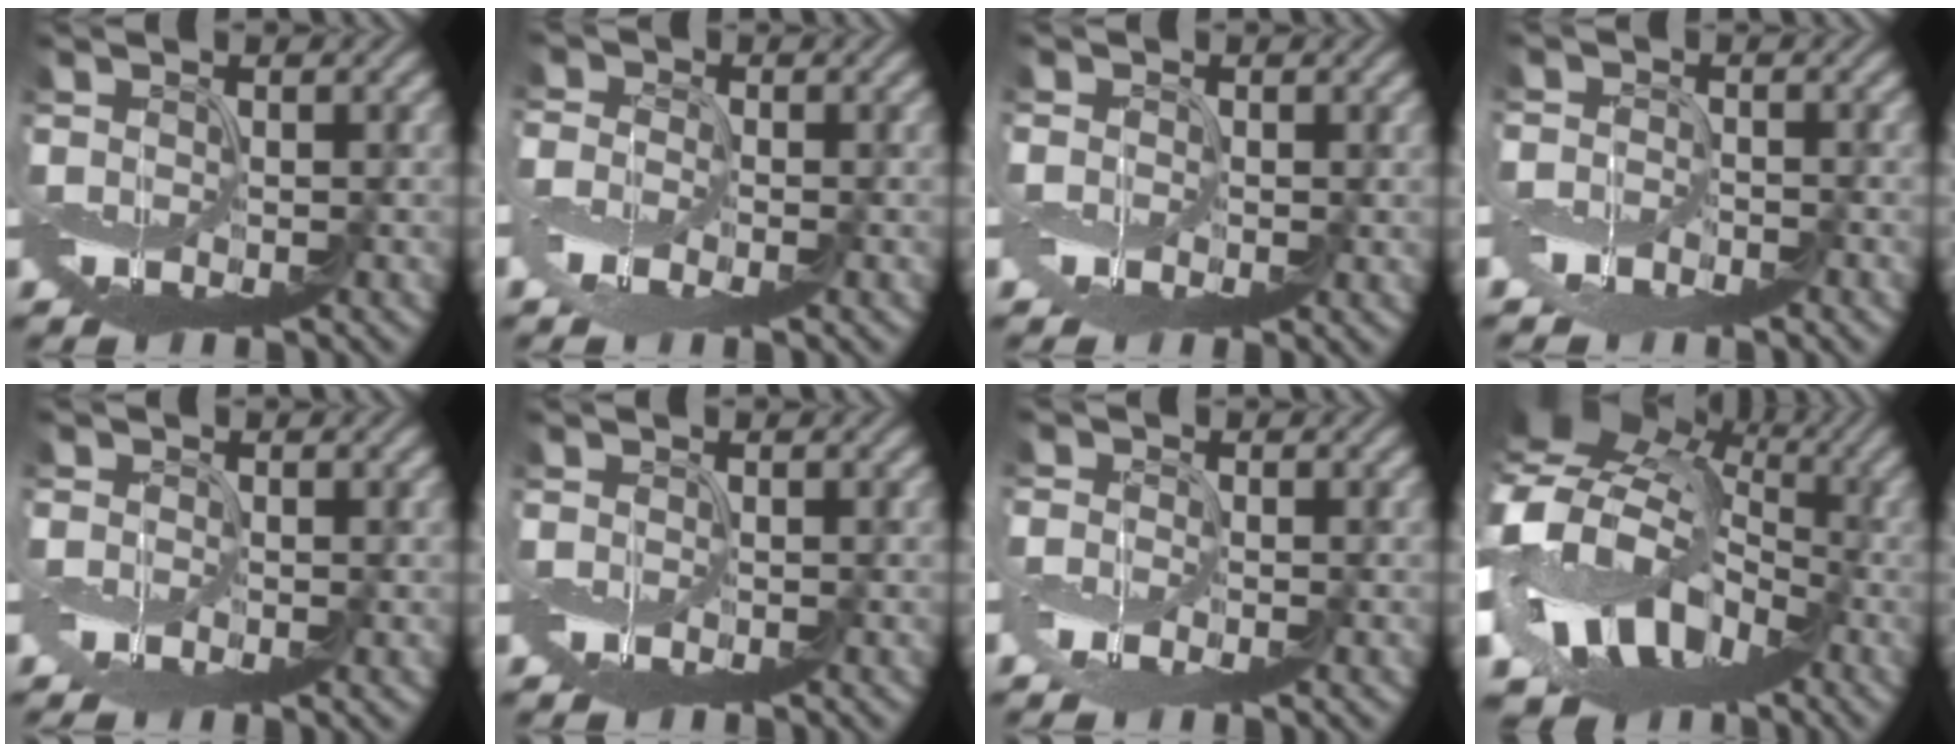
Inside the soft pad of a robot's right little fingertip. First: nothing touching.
{"total": 2.8, "force": [-1.4, 1.7, 1.8], "torque": [-0.046, -0.001, -0.036]}
{"total": 1.8, "force": [-0.3, 1.4, 1.1], "torque": [-0.024, -0.004, -0.007]}
{"total": 2.9, "force": [-2.1, 1.4, 1.4], "torque": [-0.025, -0.004, -0.052]}
{"total": 1.9, "force": [-0.7, 1.4, 1.1], "torque": [-0.026, -0.005, -0.013]}
{"total": 0.5, "force": [-0.4, 0.3, 0.2], "torque": [-0.005, -0.003, -0.008]}
{"total": 2.1, "force": [-1.3, 1.1, 1.3], "torque": [-0.030, -0.002, -0.033]}
{"total": 17.6, "force": [-2.7, 13.3, 11.2], "torque": [-0.208, -0.018, -0.047]}